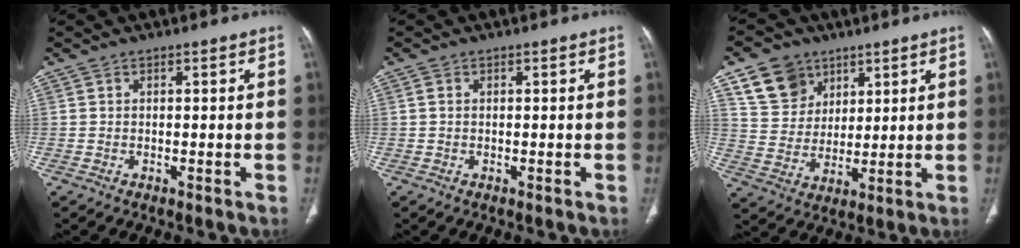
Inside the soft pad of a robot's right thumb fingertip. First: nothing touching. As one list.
[{"total": 0.7, "force": [0.2, 0.5, 0.4], "torque": [-0.007, 0.003, 0.005]}, {"total": 10.5, "force": [6.1, 8.1, 3.0], "torque": [-0.025, -0.024, 0.123]}]